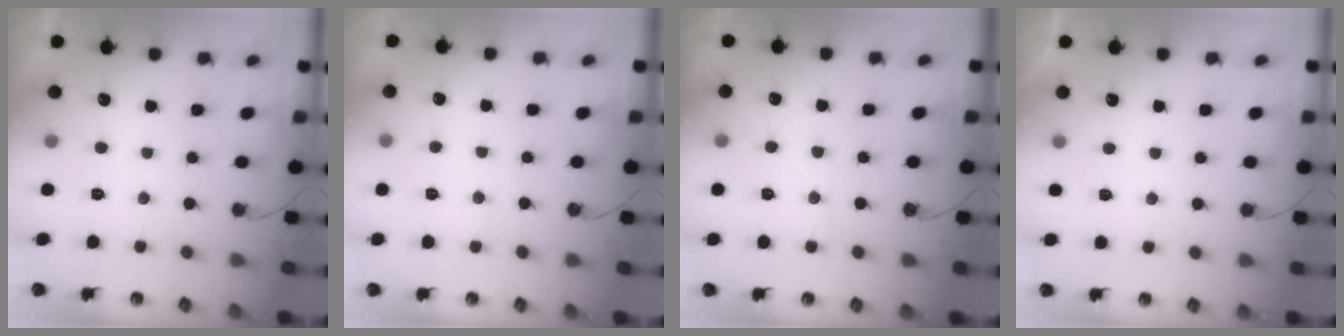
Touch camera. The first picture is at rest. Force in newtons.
{"total": 5.0, "press": 5.0, "slide": 0.7}
{"total": 4.0, "press": 3.9, "slide": 0.6}
{"total": 3.1, "press": 3.1, "slide": 0.4}